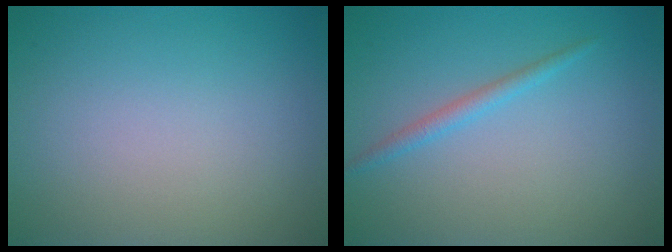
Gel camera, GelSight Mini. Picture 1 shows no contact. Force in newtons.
{"total": 1.4, "press": 1.4, "slide": 0.1}